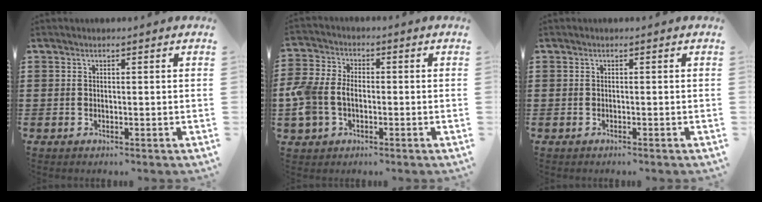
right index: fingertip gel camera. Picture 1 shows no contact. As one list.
[{"total": 5.8, "force": [-1.2, 4.3, 3.7], "torque": [-0.107, -0.001, -0.031]}, {"total": 0.0}]